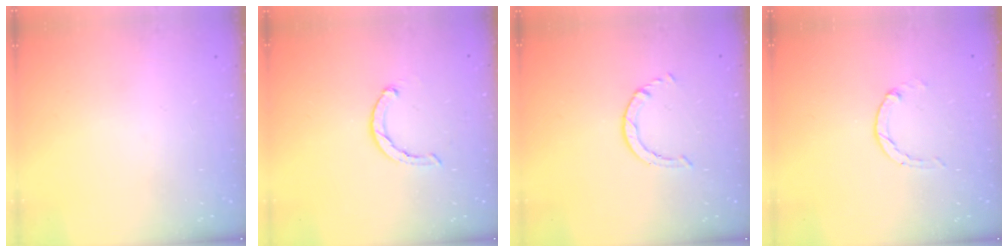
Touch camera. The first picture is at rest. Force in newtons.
{"total": 1.8, "press": 1.8, "slide": 0.4}
{"total": 0.8, "press": 0.7, "slide": 0.1}
{"total": 0.8, "press": 0.7, "slide": 0.2}